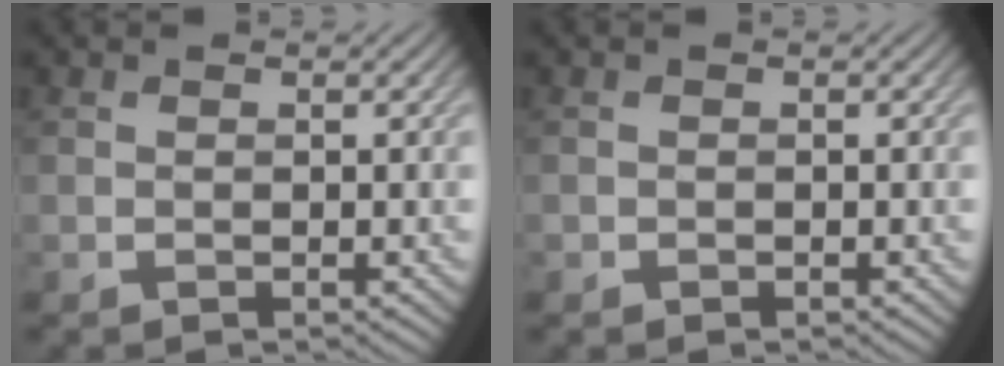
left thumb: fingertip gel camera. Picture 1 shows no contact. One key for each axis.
{"total": 0.0}